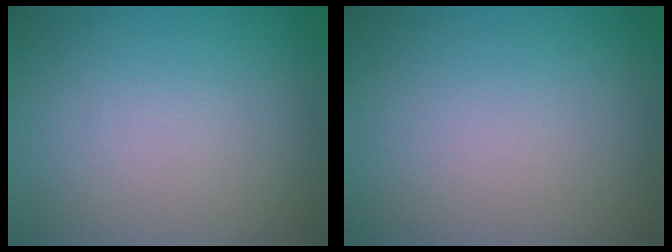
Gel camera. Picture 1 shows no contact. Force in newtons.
{"total": 0.0}